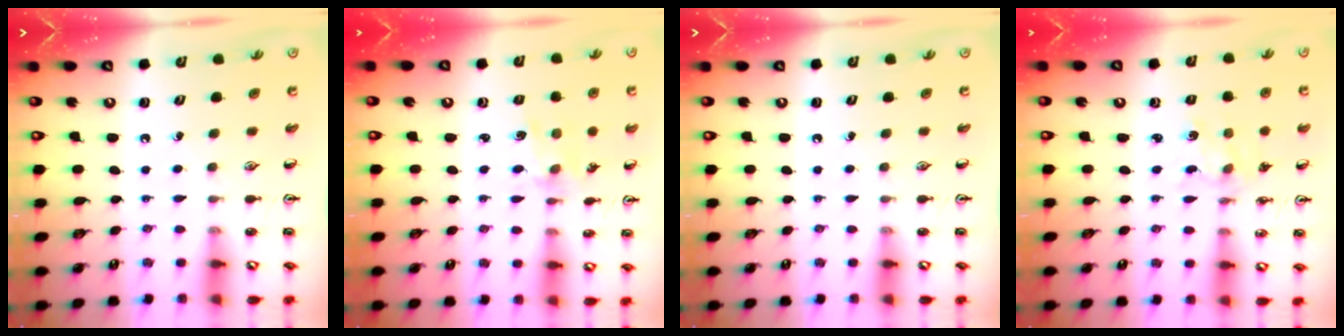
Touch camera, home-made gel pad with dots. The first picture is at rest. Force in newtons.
{"total": 1.0, "press": 1.0, "slide": 0.2}
{"total": 0.0}
{"total": 0.7, "press": 0.7, "slide": 0.1}